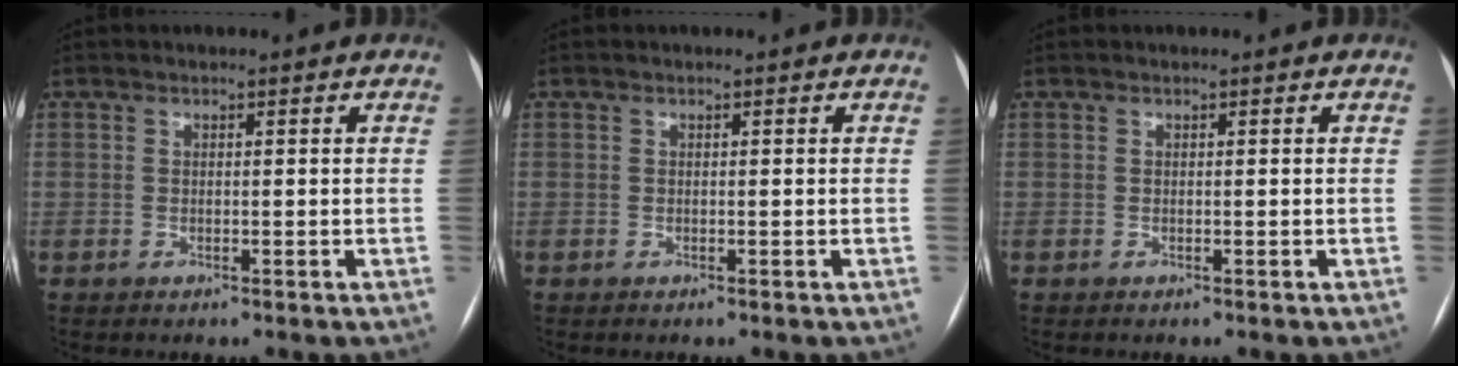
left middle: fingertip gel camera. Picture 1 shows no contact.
{"total": 0.0}
{"total": 0.0}